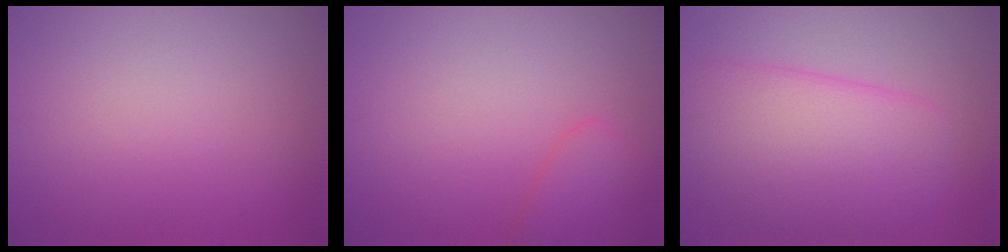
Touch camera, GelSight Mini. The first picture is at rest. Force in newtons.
{"total": 2.5, "press": 2.5, "slide": 0.2}
{"total": 6.5, "press": 6.5, "slide": 0.2}